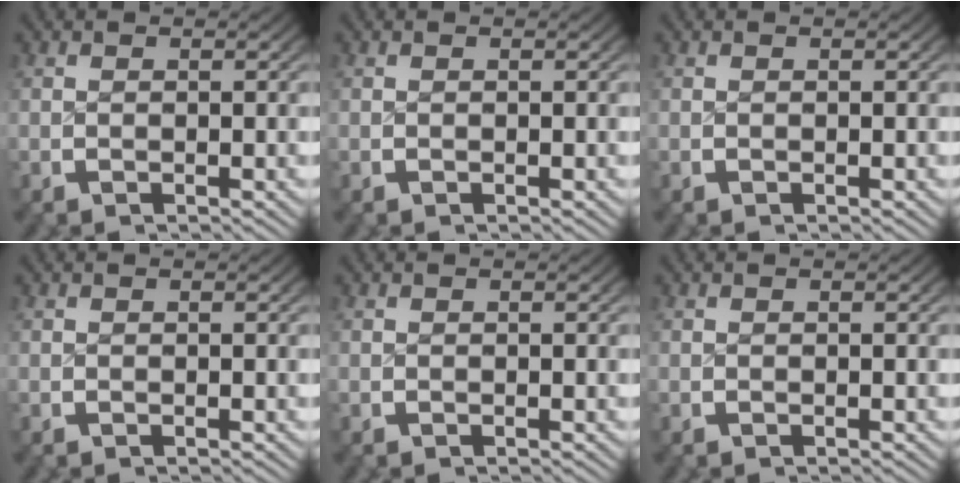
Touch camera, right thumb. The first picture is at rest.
{"total": 0.0}
{"total": 0.0}
{"total": 0.0}
{"total": 0.0}
{"total": 0.0}